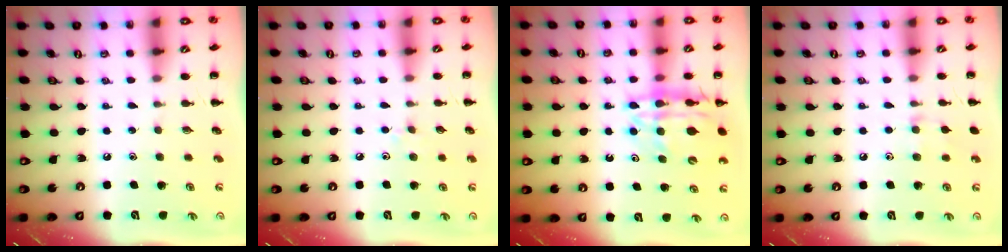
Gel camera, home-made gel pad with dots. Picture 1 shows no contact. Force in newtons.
{"total": 4.2, "press": 3.9, "slide": 1.5}
{"total": 16.9, "press": 16.5, "slide": 4.0}
{"total": 7.6, "press": 7.4, "slide": 1.8}